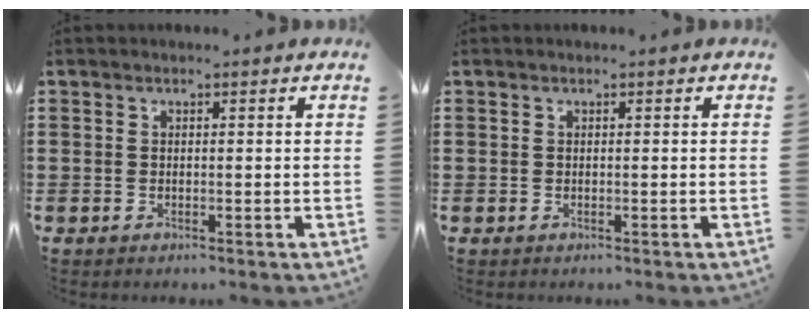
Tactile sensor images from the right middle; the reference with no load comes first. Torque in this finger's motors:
{"motor_torque": [-0.08, 0.00, 0.00, 0.00]}